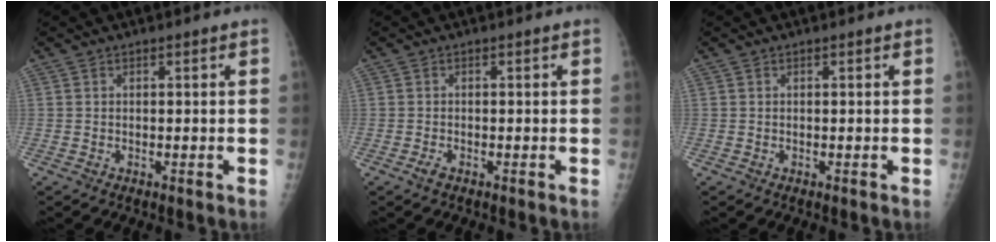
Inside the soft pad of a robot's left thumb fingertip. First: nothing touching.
{"total": 1.0, "force": [-0.8, 0.4, 0.6], "torque": [-0.014, -0.003, -0.016]}
{"total": 0.0}